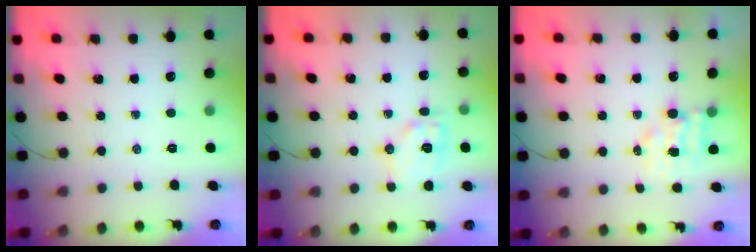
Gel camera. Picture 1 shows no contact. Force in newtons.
{"total": 9.8, "press": 9.8, "slide": 0.2}
{"total": 4.7, "press": 4.7, "slide": 0.5}